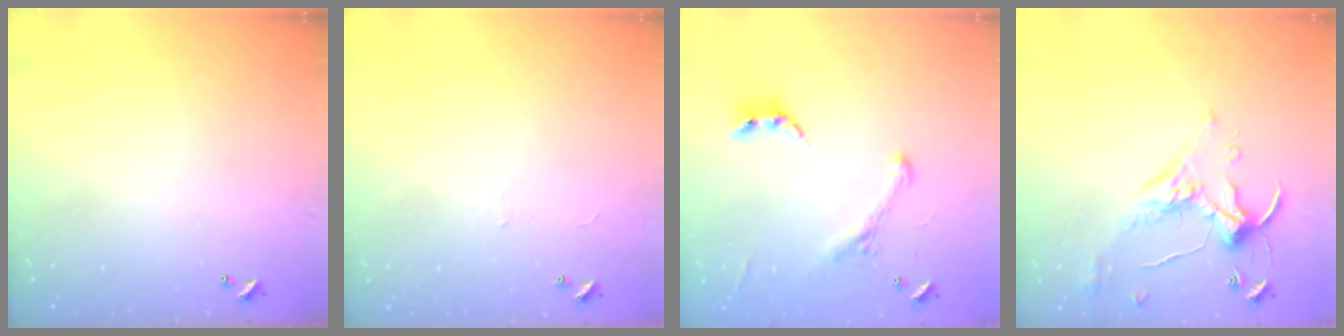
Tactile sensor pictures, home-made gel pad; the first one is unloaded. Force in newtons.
{"total": 0.0}
{"total": 1.9, "press": 1.6, "slide": 1.0}
{"total": 1.6, "press": 1.2, "slide": 1.1}